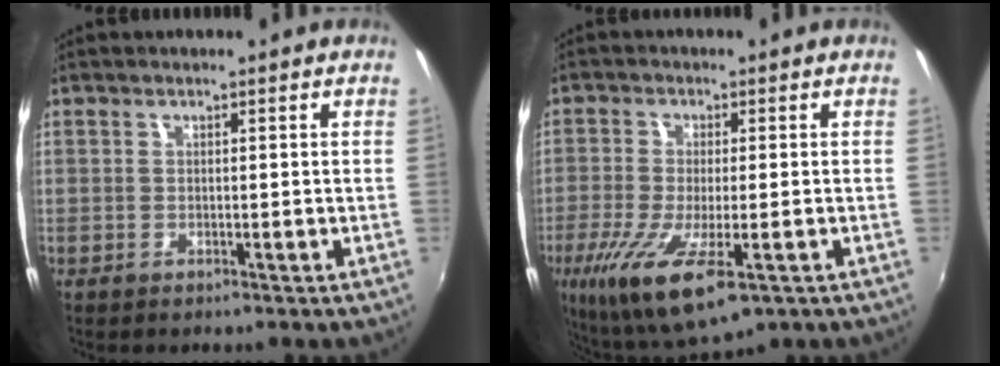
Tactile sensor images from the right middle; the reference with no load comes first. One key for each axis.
{"total": 14.7, "fx": -6.6, "fy": 4.7, "fz": 12.3, "tx": -0.262, "ty": -0.060, "tz": -0.110}